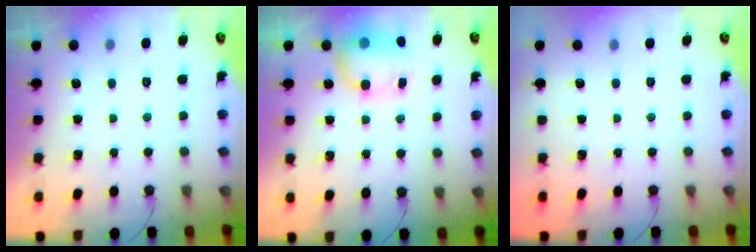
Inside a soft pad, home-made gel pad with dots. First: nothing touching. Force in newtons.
{"total": 8.5, "press": 8.1, "slide": 2.7}
{"total": 0.0}